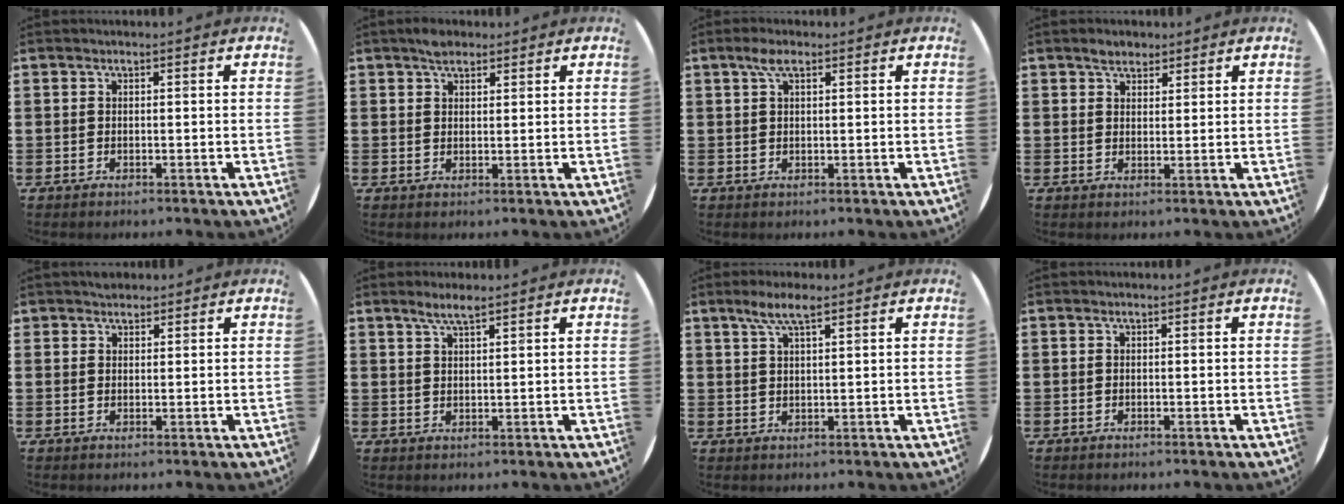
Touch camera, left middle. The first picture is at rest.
{"total": 2.2, "force": [1.8, 0.9, 0.7], "torque": [-0.008, 0.001, 0.033]}
{"total": 2.9, "force": [1.5, 0.9, 2.3], "torque": [-0.050, 0.008, 0.025]}
{"total": 2.2, "force": [1.9, 1.1, 0.5], "torque": [-0.002, 0.002, 0.034]}
{"total": 1.6, "force": [1.5, 0.6, -0.1], "torque": [0.007, 0.001, 0.028]}
{"total": 2.8, "force": [2.2, 0.4, 1.6], "torque": [-0.035, 0.004, 0.040]}
{"total": 4.1, "force": [2.8, 0.9, 2.9], "torque": [-0.063, 0.007, 0.048]}
{"total": 0.0}